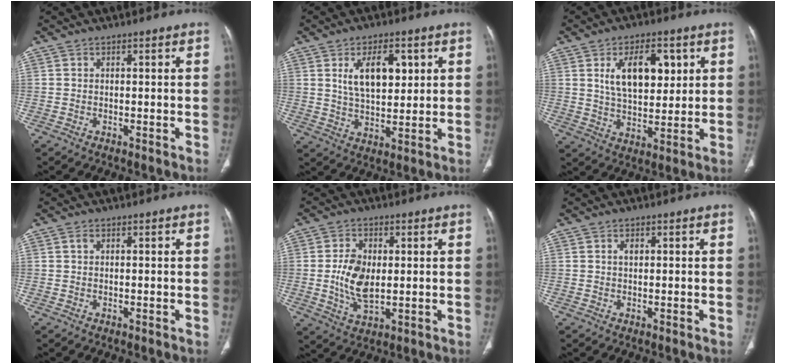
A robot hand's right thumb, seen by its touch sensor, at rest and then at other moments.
{"total": 10.0, "force": [3.3, 5.1, 7.9], "torque": [-0.110, -0.012, 0.063]}
{"total": 12.1, "force": [3.9, 6.5, 9.5], "torque": [-0.125, -0.015, 0.072]}
{"total": 1.0, "force": [0.4, 0.6, 0.7], "torque": [-0.014, 0.003, 0.008]}
{"total": 8.4, "force": [0.2, 4.9, 6.8], "torque": [-0.124, -0.007, 0.008]}
{"total": 1.2, "force": [0.3, 0.7, 0.8], "torque": [-0.012, 0.002, 0.006]}